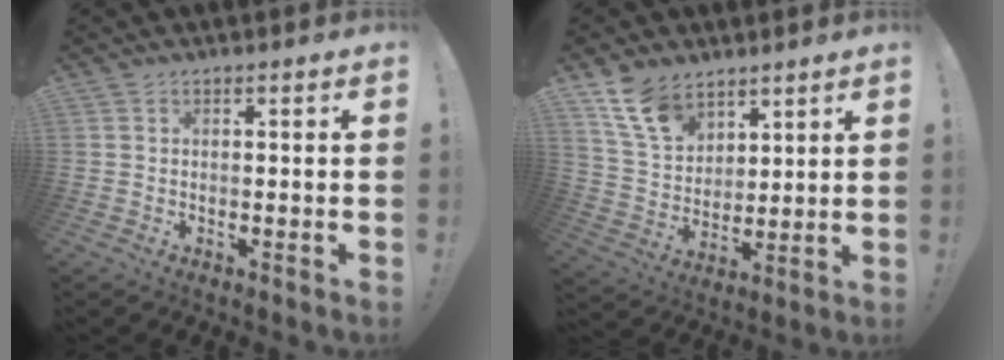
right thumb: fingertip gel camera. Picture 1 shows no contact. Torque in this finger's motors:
{"motor_torque": [1.28, 1.40, 0.36, -0.31, 0.06]}